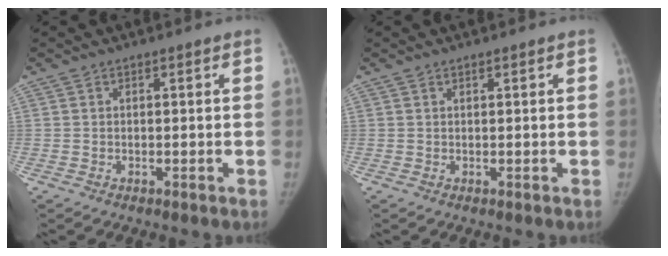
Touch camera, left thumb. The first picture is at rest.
{"total": 0.0}